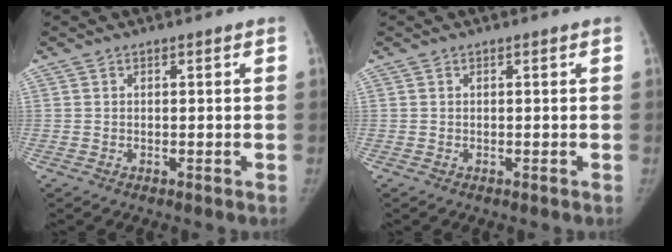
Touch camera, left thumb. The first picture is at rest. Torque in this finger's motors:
{"motor_torque": [0.07, -0.01, 0.06, -0.25, 0.03]}